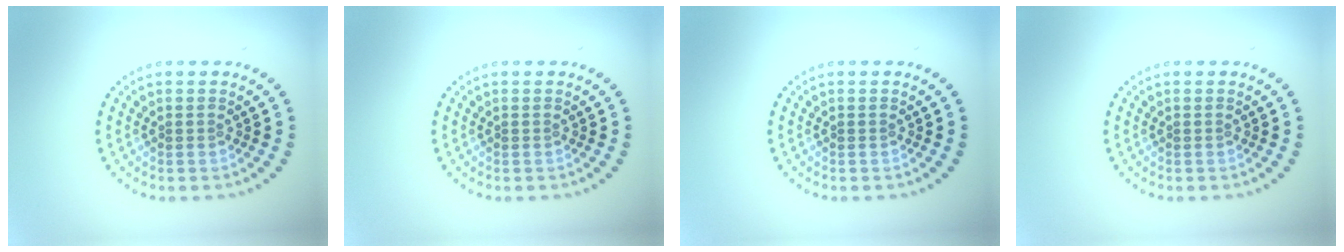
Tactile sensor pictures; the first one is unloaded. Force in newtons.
{"total": 0.0}
{"total": 0.0}
{"total": 0.0}